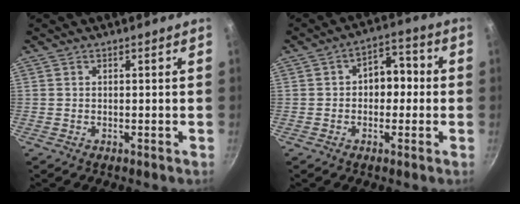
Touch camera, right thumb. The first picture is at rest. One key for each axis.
{"total": 7.4, "fx": 0.1, "fy": 5.0, "fz": 5.5, "tx": -0.047, "ty": 0.027, "tz": -0.008}